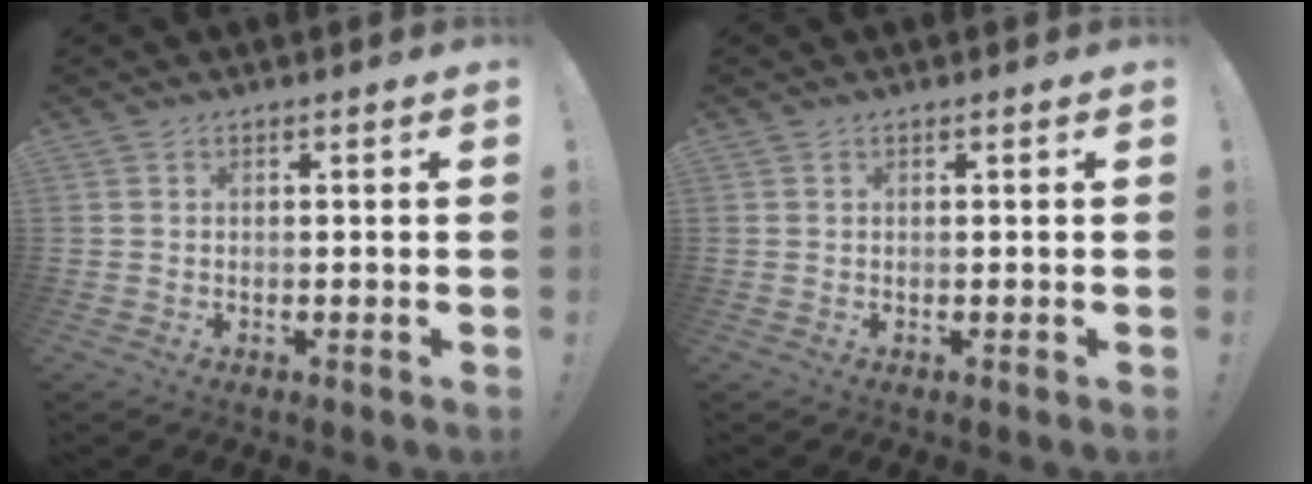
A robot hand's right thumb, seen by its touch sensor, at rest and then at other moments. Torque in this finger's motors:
{"motor_torque": [-0.44, -0.16, -0.10, -0.18, 0.12]}